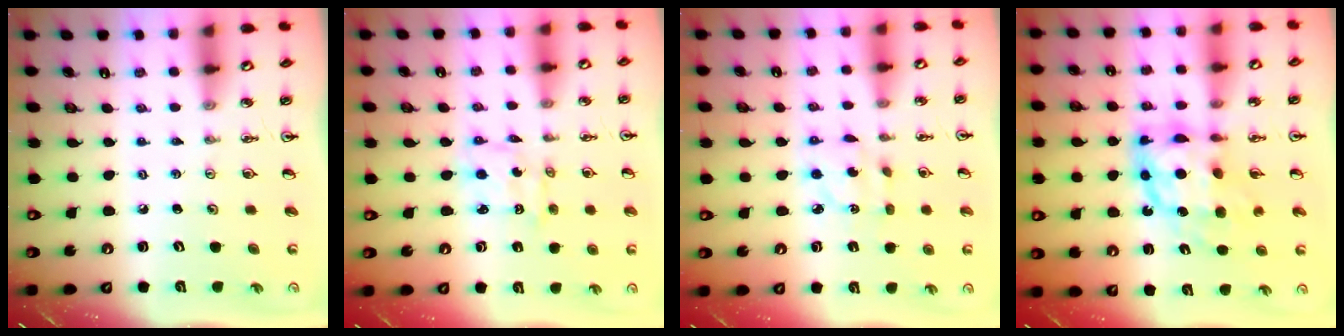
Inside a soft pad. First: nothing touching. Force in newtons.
{"total": 2.1, "press": 2.1, "slide": 0.1}
{"total": 4.2, "press": 4.2, "slide": 0.3}
{"total": 12.0, "press": 12.0, "slide": 0.9}